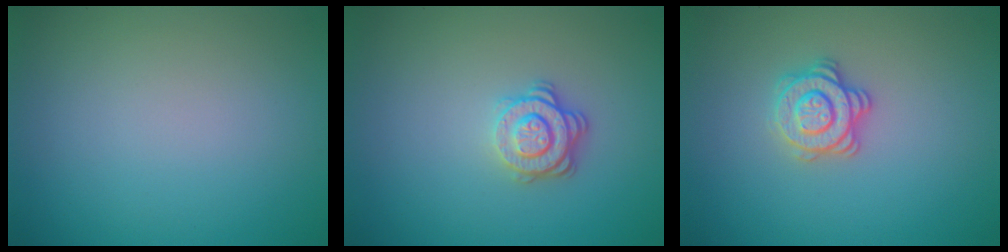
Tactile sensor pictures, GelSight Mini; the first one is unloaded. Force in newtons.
{"total": 3.0, "press": 2.6, "slide": 1.5}
{"total": 2.8, "press": 2.6, "slide": 1.0}